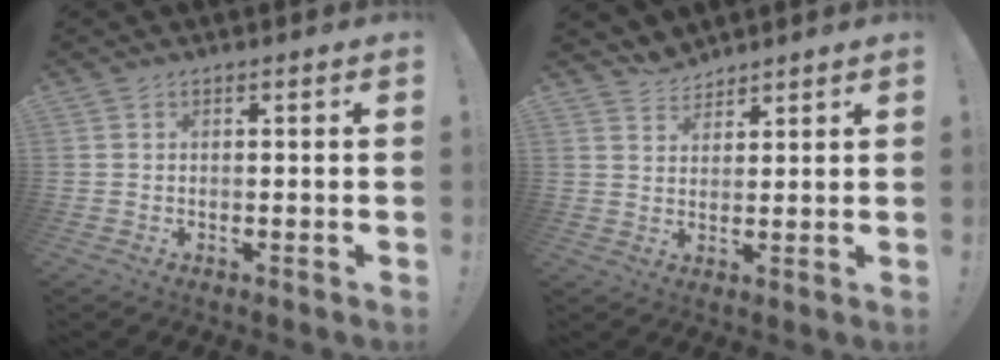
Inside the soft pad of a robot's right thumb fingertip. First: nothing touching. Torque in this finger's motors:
{"motor_torque": [-0.64, 0.06, -0.22, 0.25, -0.10]}